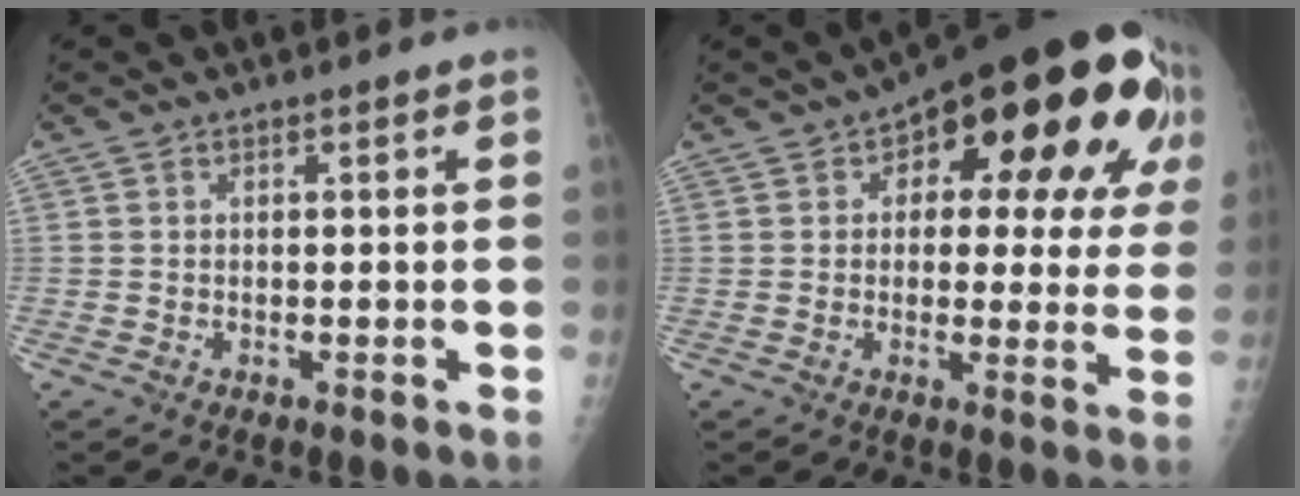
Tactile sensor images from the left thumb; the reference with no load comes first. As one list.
[{"total": 23.2, "force": [9.0, 10.8, 18.4], "torque": [-0.207, 0.013, 0.114]}]